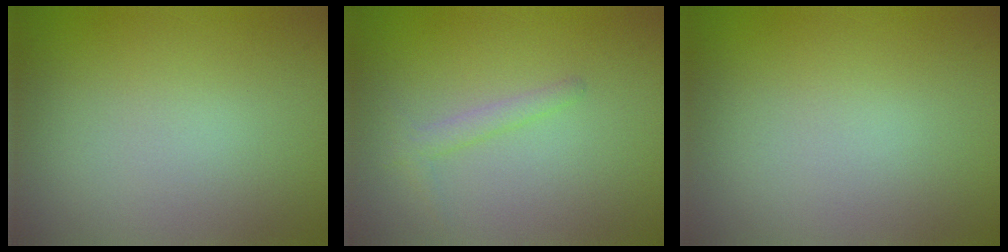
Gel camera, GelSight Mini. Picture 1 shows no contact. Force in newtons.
{"total": 1.3, "press": 1.3, "slide": 0.0}
{"total": 0.0}